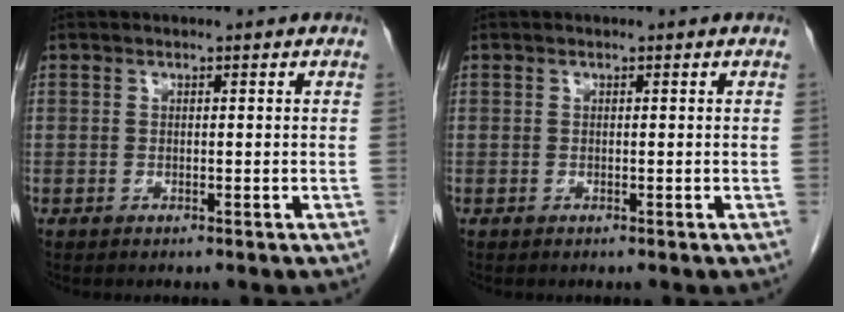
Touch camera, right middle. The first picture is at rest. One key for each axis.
{"total": 0.0}